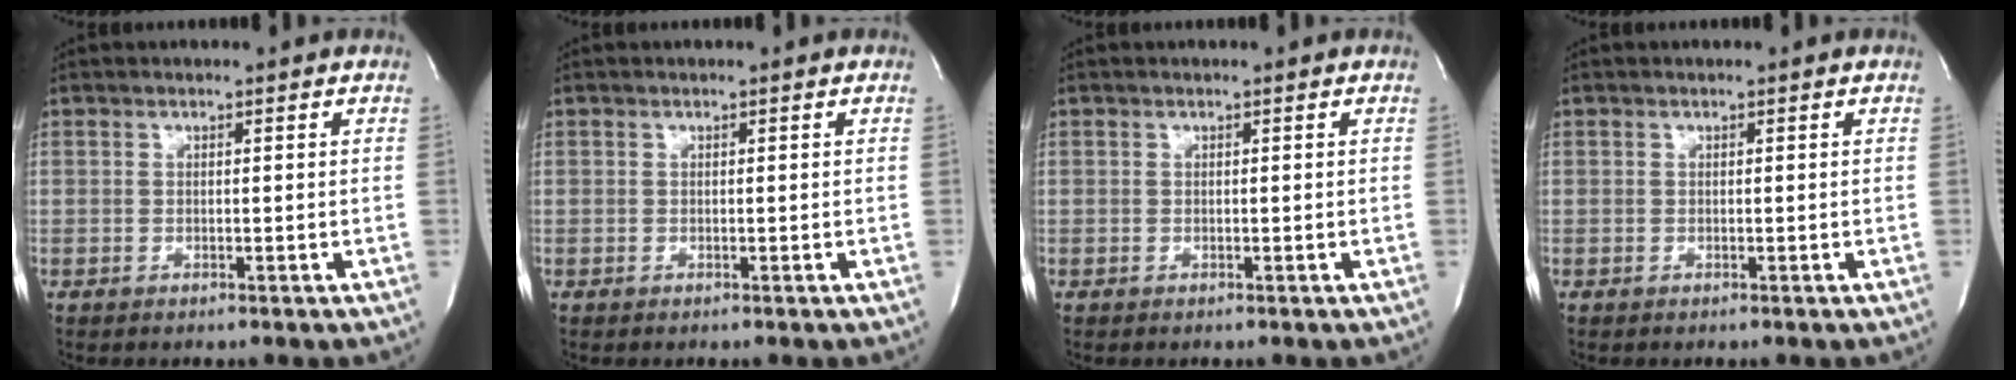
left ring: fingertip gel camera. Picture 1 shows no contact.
{"total": 0.0}
{"total": 0.0}
{"total": 0.0}